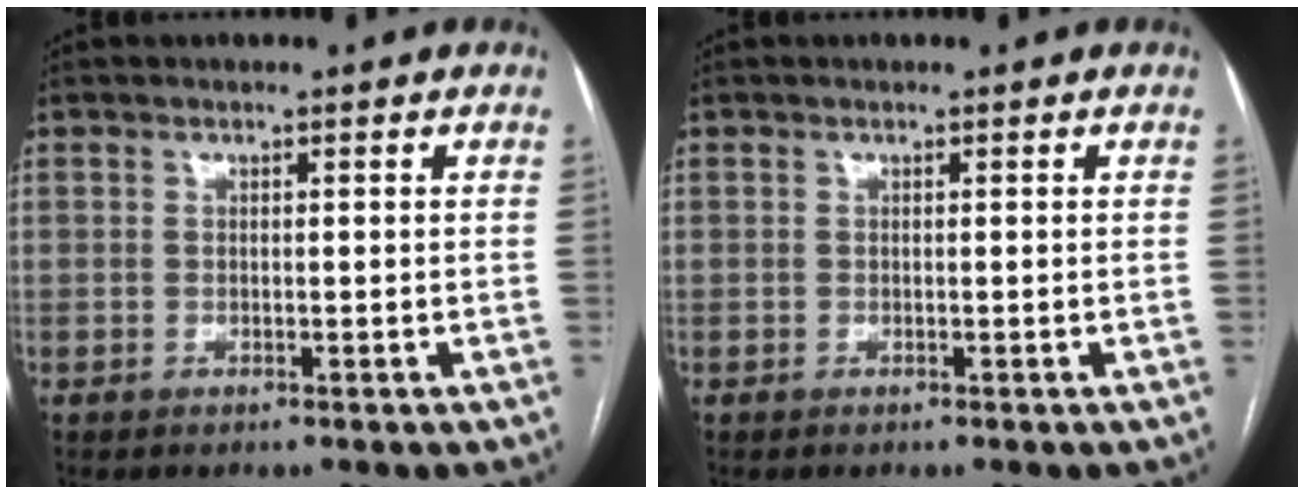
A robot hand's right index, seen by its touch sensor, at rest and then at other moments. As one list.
[{"total": 0.0}]